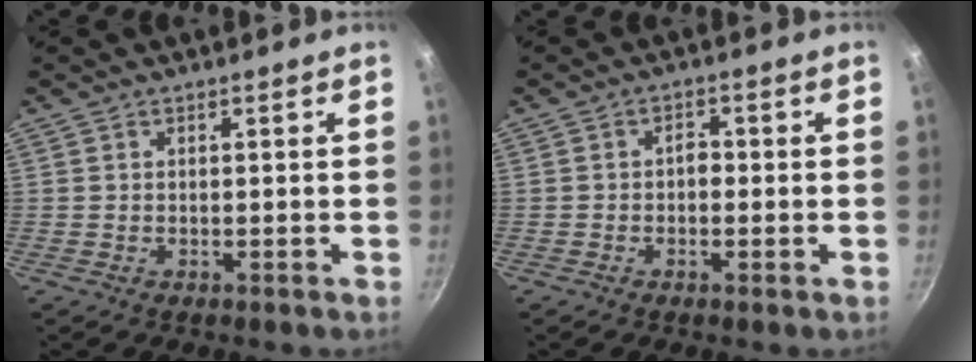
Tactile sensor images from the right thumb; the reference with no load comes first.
{"total": 2.4, "force": [-0.4, 1.6, 1.7], "torque": [-0.022, 0.009, -0.009]}